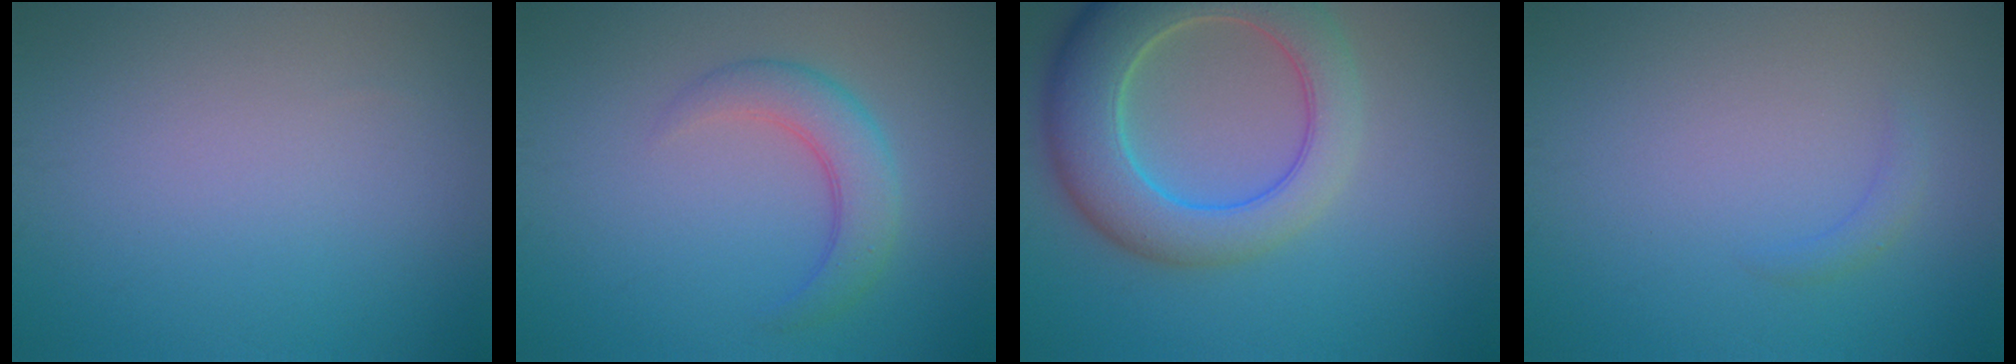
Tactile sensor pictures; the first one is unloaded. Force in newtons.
{"total": 3.9, "press": 3.9, "slide": 0.2}
{"total": 9.1, "press": 9.1, "slide": 0.8}
{"total": 1.0, "press": 1.0, "slide": 0.1}